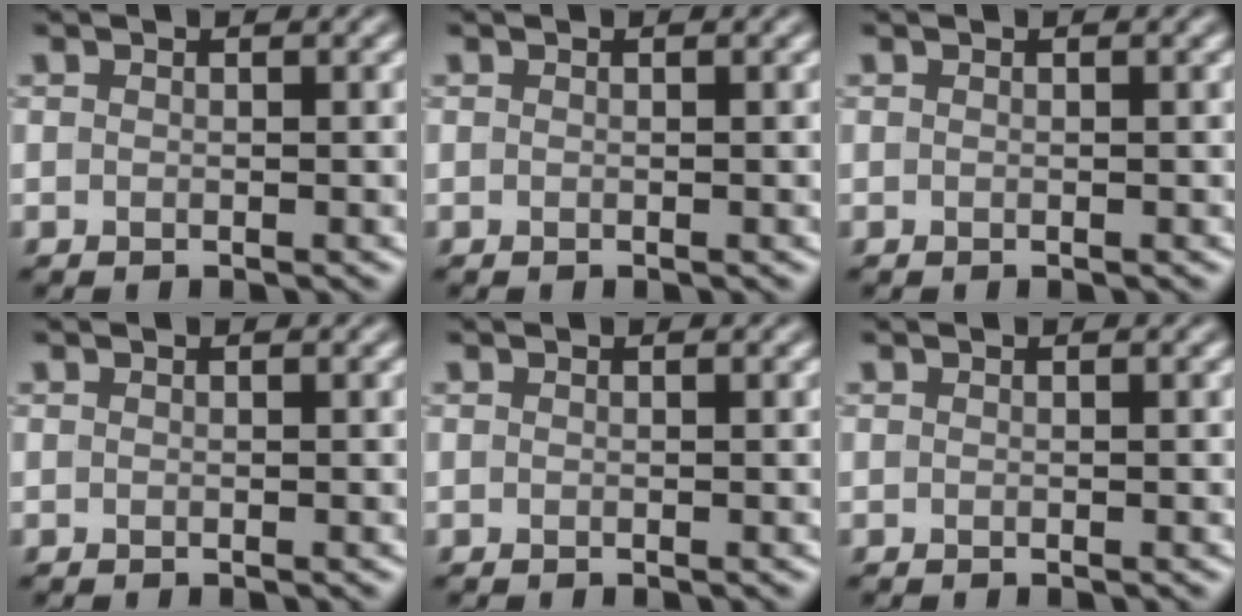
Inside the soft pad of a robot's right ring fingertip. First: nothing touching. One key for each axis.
{"total": 0.0}
{"total": 0.0}
{"total": 0.0}
{"total": 0.0}
{"total": 0.0}